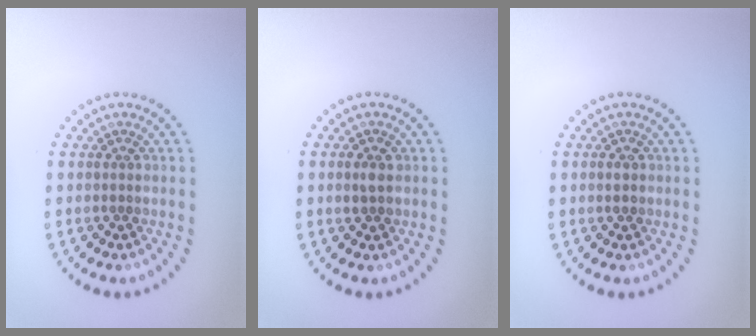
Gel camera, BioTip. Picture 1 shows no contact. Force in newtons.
{"total": 1.5, "press": 1.5, "slide": 0.1}
{"total": 1.2, "press": 1.2, "slide": 0.1}